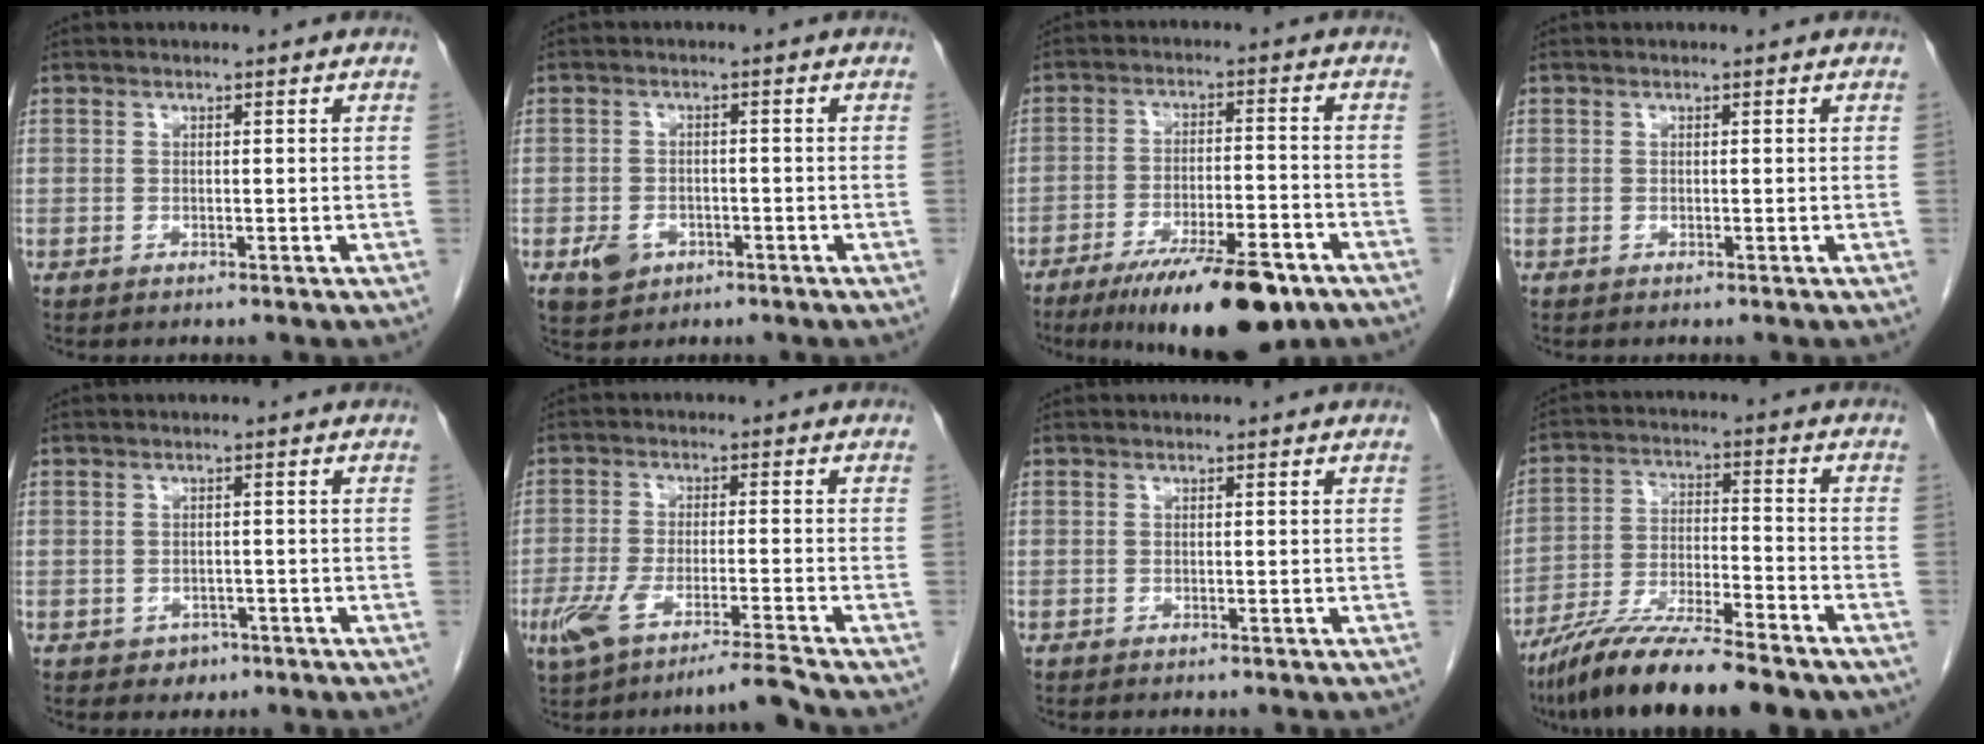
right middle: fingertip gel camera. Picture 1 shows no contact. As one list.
[{"total": 4.0, "force": [-1.8, 3.0, 1.8], "torque": [-0.035, 0.001, -0.021]}, {"total": 15.1, "force": [-10.4, 3.3, 10.5], "torque": [-0.144, -0.016, -0.166]}, {"total": 0.0}, {"total": 2.0, "force": [-1.1, 1.6, 0.5], "torque": [-0.006, 0.006, -0.010]}, {"total": 7.4, "force": [-5.4, -0.1, 5.0], "torque": [-0.095, -0.011, -0.099]}, {"total": 0.0}, {"total": 15.5, "force": [-12.6, 1.9, 8.8], "torque": [-0.160, -0.024, -0.216]}]